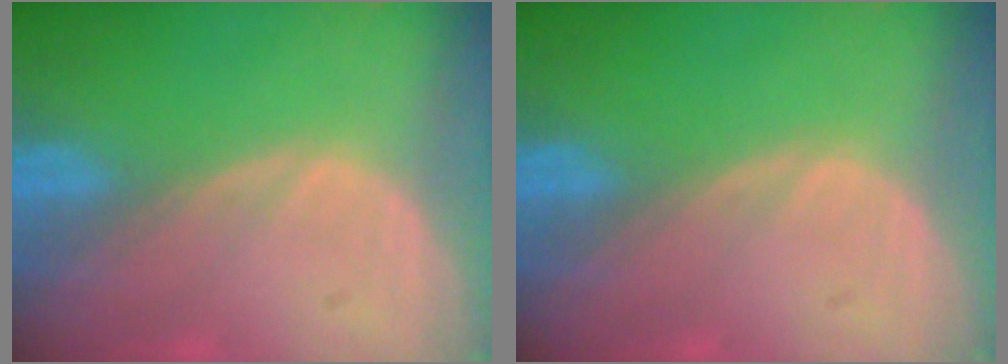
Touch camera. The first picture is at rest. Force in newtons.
{"total": 0.0}